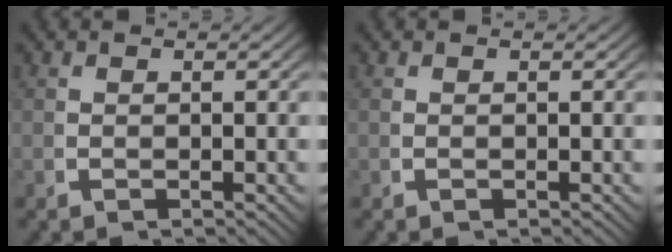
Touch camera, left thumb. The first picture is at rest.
{"total": 0.0}